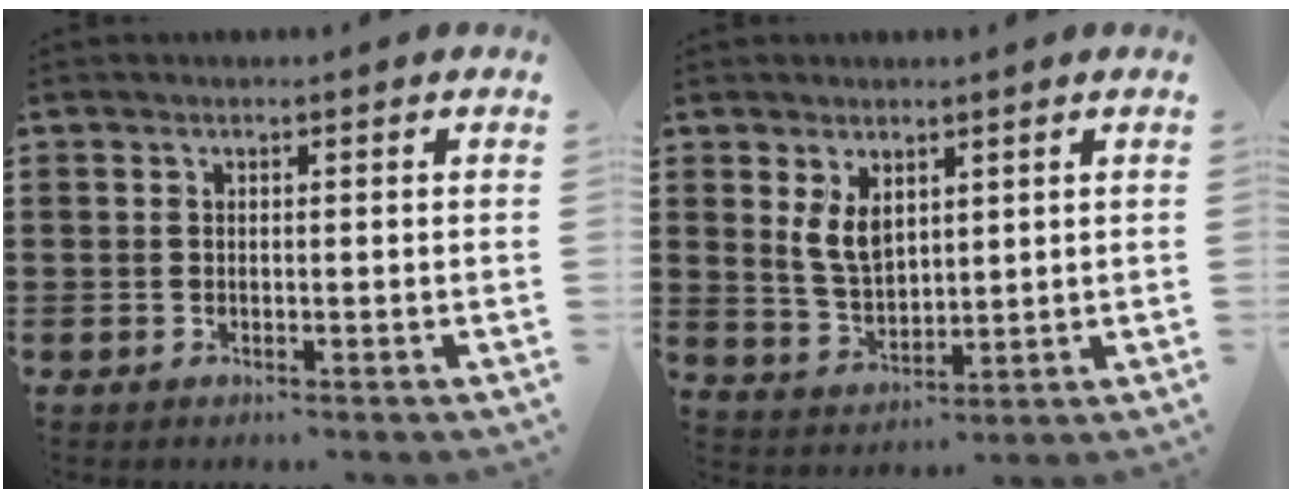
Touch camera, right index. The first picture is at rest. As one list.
[{"total": 5.1, "force": [2.4, 2.9, 3.5], "torque": [-0.083, 0.001, 0.043]}]